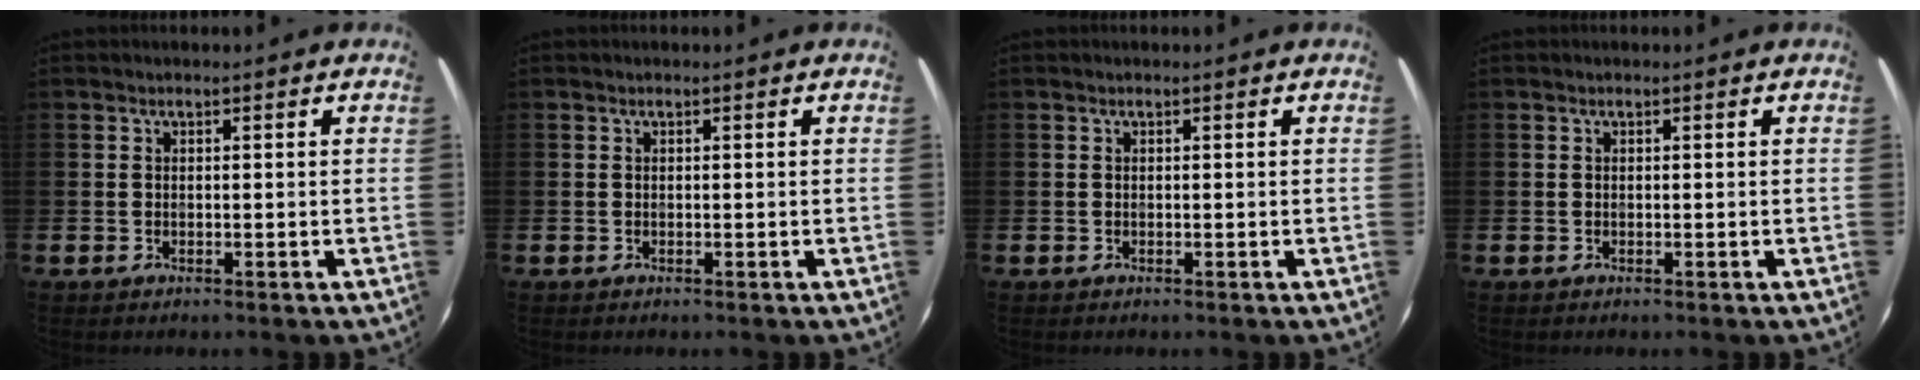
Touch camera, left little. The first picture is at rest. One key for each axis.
{"total": 0.0}
{"total": 0.0}
{"total": 0.0}